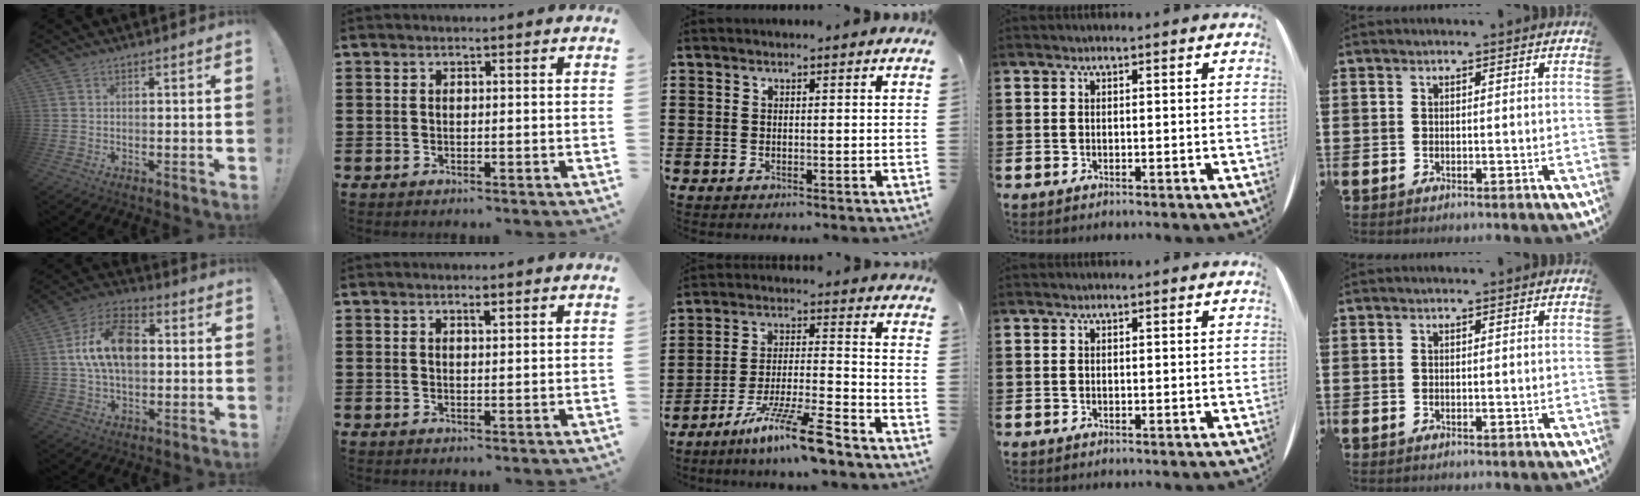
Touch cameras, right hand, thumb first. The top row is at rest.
{"thumb": {"total": 15.4, "force": [1.9, 10.0, 11.5], "torque": [-0.194, 0.010, 0.034]}, "index": {"total": 1.0, "force": [0.7, 0.2, 0.7], "torque": [-0.015, 0.000, 0.012]}, "middle": {"total": 11.2, "force": [-8.4, 0.6, 7.3], "torque": [-0.133, 0.009, -0.160]}}